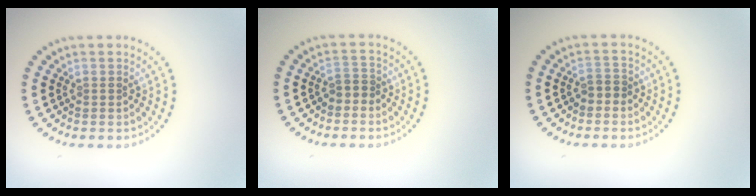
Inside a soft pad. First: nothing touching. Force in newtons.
{"total": 1.1, "press": 0.9, "slide": 0.6}
{"total": 1.2, "press": 1.1, "slide": 0.6}